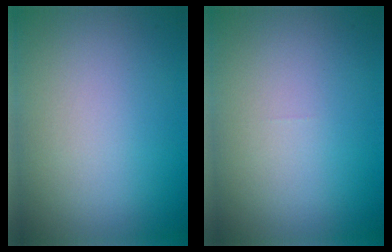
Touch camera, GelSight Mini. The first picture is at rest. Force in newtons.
{"total": 0.0}